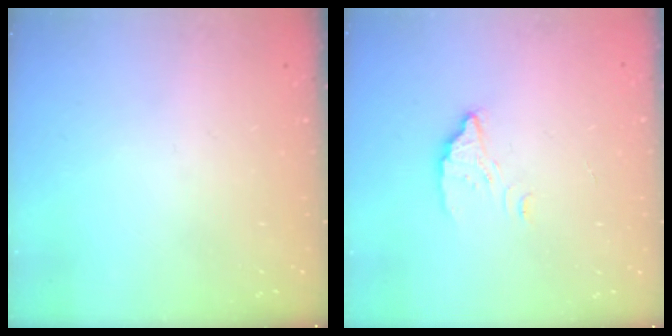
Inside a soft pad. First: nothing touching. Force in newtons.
{"total": 2.8, "press": 2.8, "slide": 0.2}